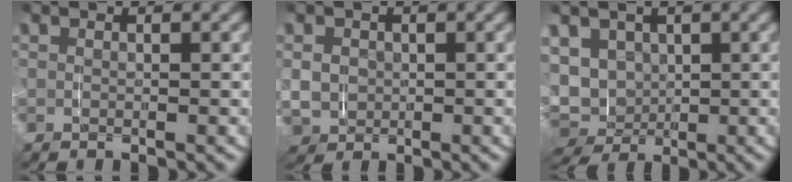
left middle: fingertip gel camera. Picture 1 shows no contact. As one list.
[{"total": 4.0, "force": [-0.6, 3.8, 1.2], "torque": [-0.062, -0.024, -0.001]}, {"total": 8.2, "force": [-0.3, 7.6, 2.9], "torque": [-0.116, -0.046, 0.008]}]